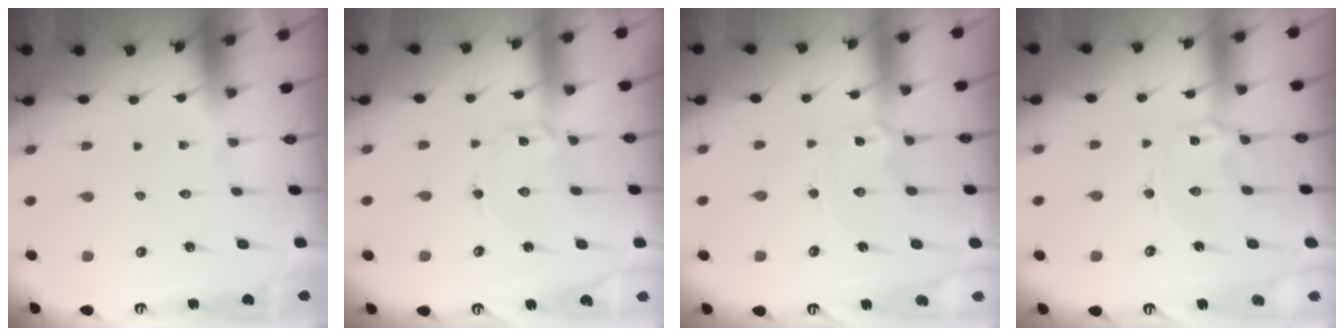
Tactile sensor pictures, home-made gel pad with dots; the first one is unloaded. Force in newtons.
{"total": 2.3, "press": 2.3, "slide": 0.2}
{"total": 1.5, "press": 1.5, "slide": 0.2}
{"total": 1.7, "press": 1.7, "slide": 0.4}